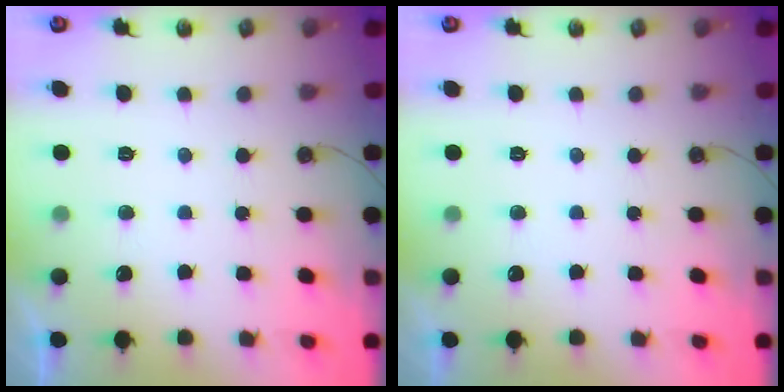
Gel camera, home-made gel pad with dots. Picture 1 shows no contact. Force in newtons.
{"total": 0.0}